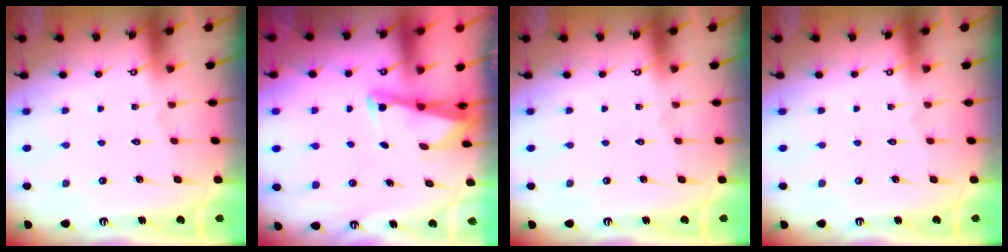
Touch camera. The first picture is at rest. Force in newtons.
{"total": 2.5, "press": 2.5, "slide": 0.1}
{"total": 0.0}
{"total": 0.0}